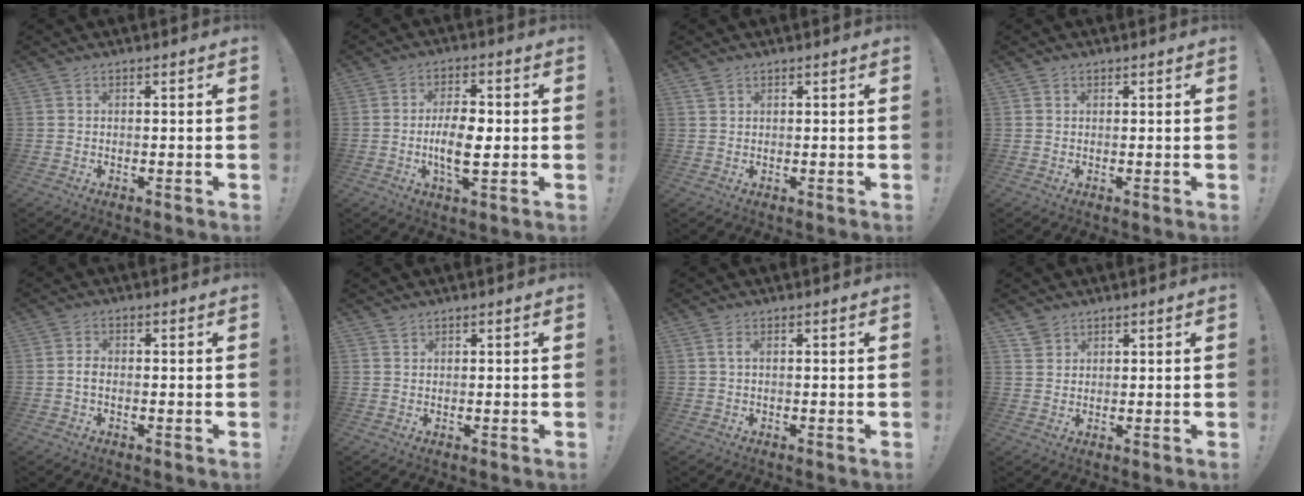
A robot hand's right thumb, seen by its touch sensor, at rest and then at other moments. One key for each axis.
{"total": 9.5, "fx": -1.2, "fy": 4.0, "fz": 8.5, "tx": -0.154, "ty": -0.005, "tz": -0.028}
{"total": 1.5, "fx": 1.1, "fy": 0.7, "fz": 0.7, "tx": -0.018, "ty": 0.002, "tz": 0.022}
{"total": 0.8, "fx": 0.5, "fy": 0.6, "fz": 0.0, "tx": 0.000, "ty": 0.001, "tz": 0.010}
{"total": 2.0, "fx": -0.7, "fy": 1.1, "fz": 1.6, "tx": -0.026, "ty": 0.005, "tz": -0.012}
{"total": 1.0, "fx": 0.9, "fy": 0.4, "fz": 0.2, "tx": 0.003, "ty": -0.004, "tz": 0.017}
{"total": 1.5, "fx": 0.3, "fy": 0.2, "fz": 1.5, "tx": -0.033, "ty": 0.003, "tz": 0.005}
{"total": 3.1, "fx": 2.4, "fy": 1.9, "fz": 0.4, "tx": -0.001, "ty": -0.012, "tz": 0.046}